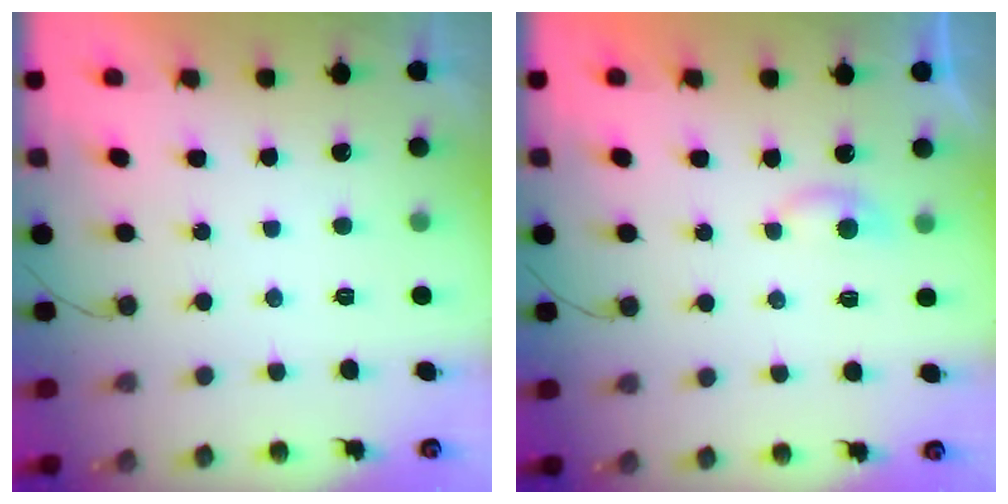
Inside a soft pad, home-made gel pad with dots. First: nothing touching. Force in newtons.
{"total": 3.1, "press": 3.1, "slide": 0.5}